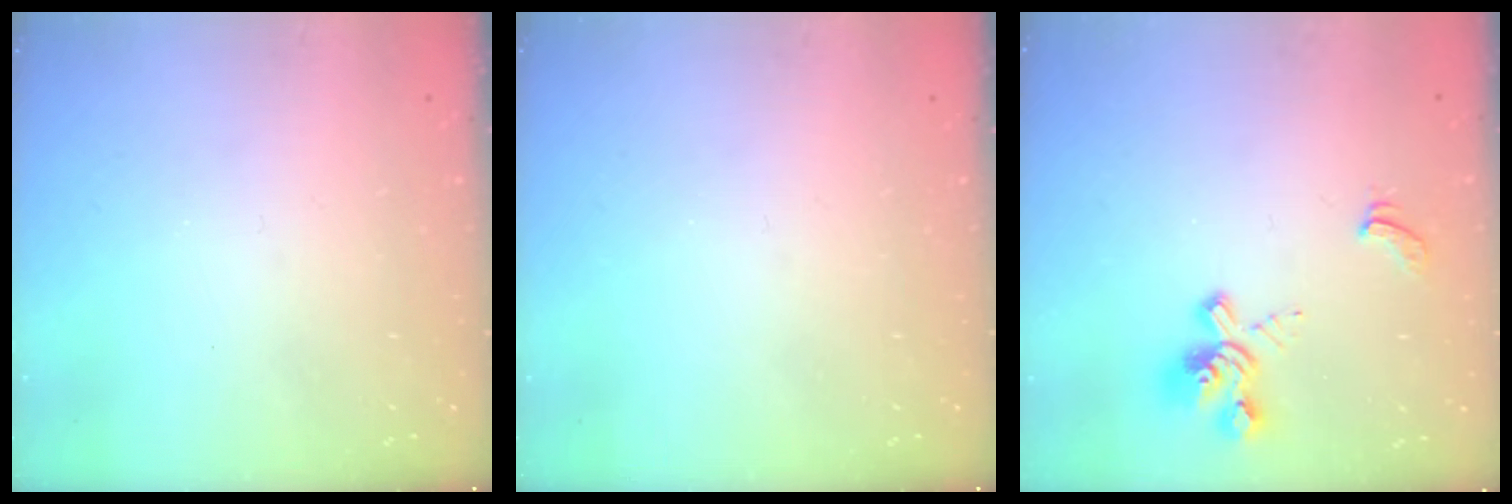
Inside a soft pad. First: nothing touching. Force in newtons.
{"total": 0.0}
{"total": 2.4, "press": 1.9, "slide": 1.5}